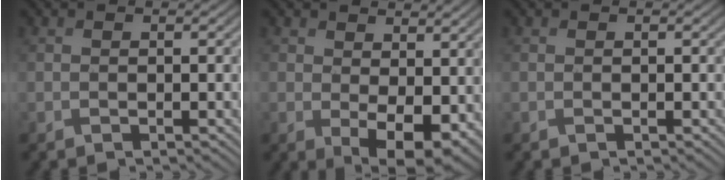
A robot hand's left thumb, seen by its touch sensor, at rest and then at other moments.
{"total": 6.4, "force": [1.2, 3.7, 5.0], "torque": [-0.088, -0.020, 0.028]}
{"total": 0.0}